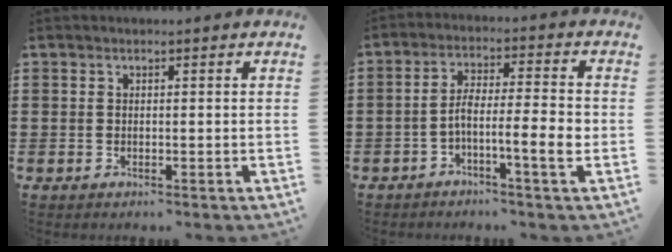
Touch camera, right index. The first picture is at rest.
{"total": 6.7, "force": [-2.3, 0.7, 6.3], "torque": [-0.110, 0.001, -0.043]}